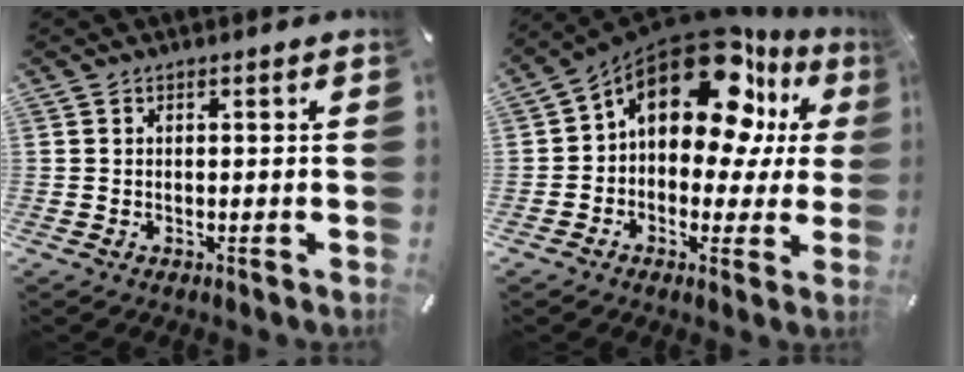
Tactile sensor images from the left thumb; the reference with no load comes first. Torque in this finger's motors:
{"motor_torque": [2.28, 2.73, 1.62, -1.15, 0.19]}